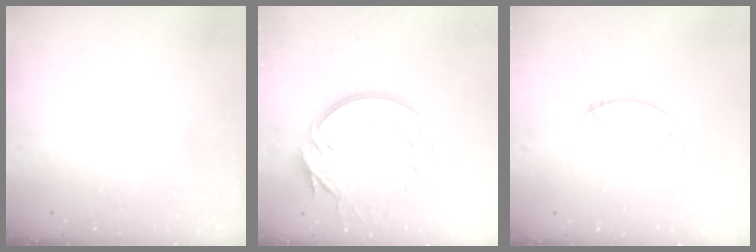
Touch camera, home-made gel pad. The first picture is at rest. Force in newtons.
{"total": 16.4, "press": 16.4, "slide": 1.2}
{"total": 2.9, "press": 2.9, "slide": 0.3}